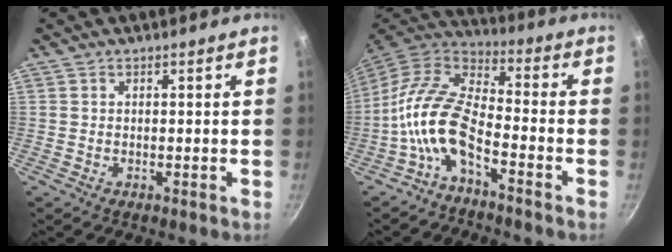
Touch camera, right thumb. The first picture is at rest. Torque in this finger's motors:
{"motor_torque": [0.61, 0.74, 1.57, -0.77, 0.64]}